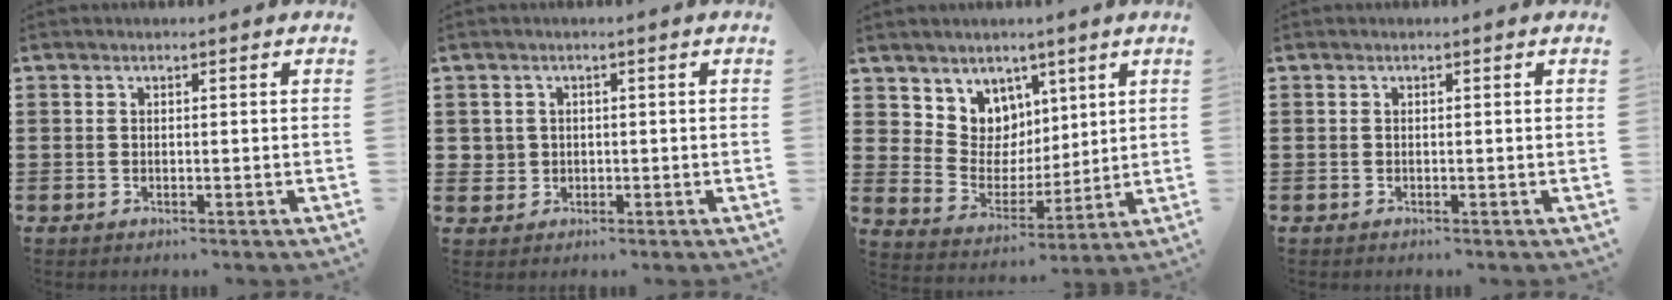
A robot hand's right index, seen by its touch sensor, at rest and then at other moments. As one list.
[{"total": 1.8, "force": [0.0, 1.8, 0.1], "torque": [-0.011, 0.008, -0.002]}, {"total": 7.1, "force": [4.4, 5.6, -0.1], "torque": [-0.048, -0.034, 0.086]}, {"total": 0.0}]